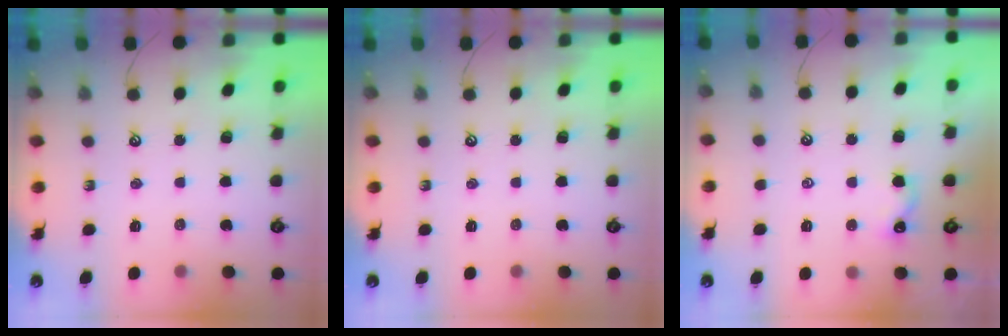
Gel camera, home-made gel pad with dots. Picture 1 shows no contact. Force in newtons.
{"total": 0.0}
{"total": 0.8, "press": 0.6, "slide": 0.5}